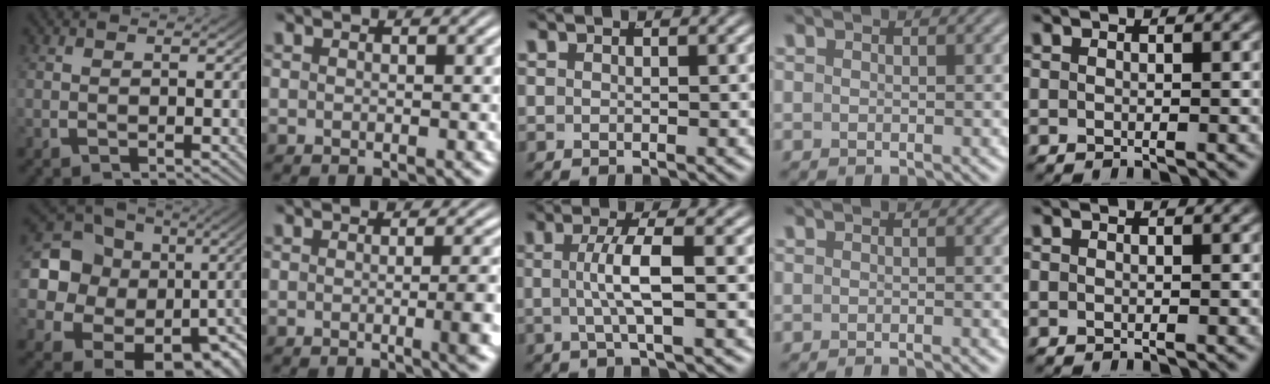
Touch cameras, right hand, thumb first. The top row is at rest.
{"thumb": {"total": 18.1, "force": [-1.5, 14.7, 10.4], "torque": [-0.236, -0.068, -0.009]}, "index": {"total": 3.5, "force": [-0.7, 0.2, 3.4], "torque": [-0.037, 0.004, -0.017]}, "middle": {"total": 3.3, "force": [-0.1, -0.2, 3.3], "torque": [-0.064, 0.002, 0.000]}, "ring": {"total": 1.8, "force": [-1.7, -0.2, 0.2], "torque": [-0.001, -0.001, -0.026]}}